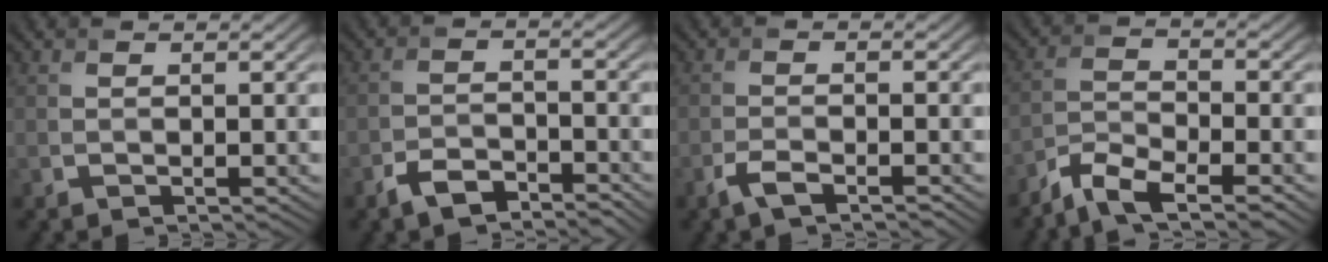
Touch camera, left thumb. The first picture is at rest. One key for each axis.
{"total": 4.2, "fx": -3.3, "fy": 1.7, "fz": 1.9, "tx": -0.037, "ty": 0.000, "tz": -0.068}
{"total": 2.9, "fx": -2.1, "fy": 0.8, "fz": 1.9, "tx": -0.046, "ty": -0.002, "tz": -0.045}
{"total": 6.0, "fx": -4.7, "fy": 1.4, "fz": 3.4, "tx": -0.076, "ty": -0.005, "tz": -0.099}